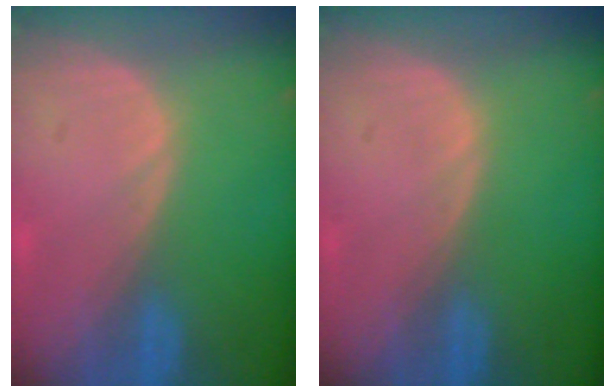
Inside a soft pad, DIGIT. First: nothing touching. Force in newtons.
{"total": 0.0}